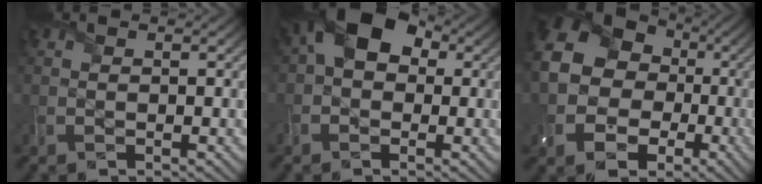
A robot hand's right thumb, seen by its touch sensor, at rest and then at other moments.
{"total": 9.2, "force": [1.8, 6.5, 6.3], "torque": [-0.127, 0.023, 0.016]}
{"total": 17.4, "force": [-1.0, 15.0, 8.7], "torque": [-0.211, -0.022, -0.044]}